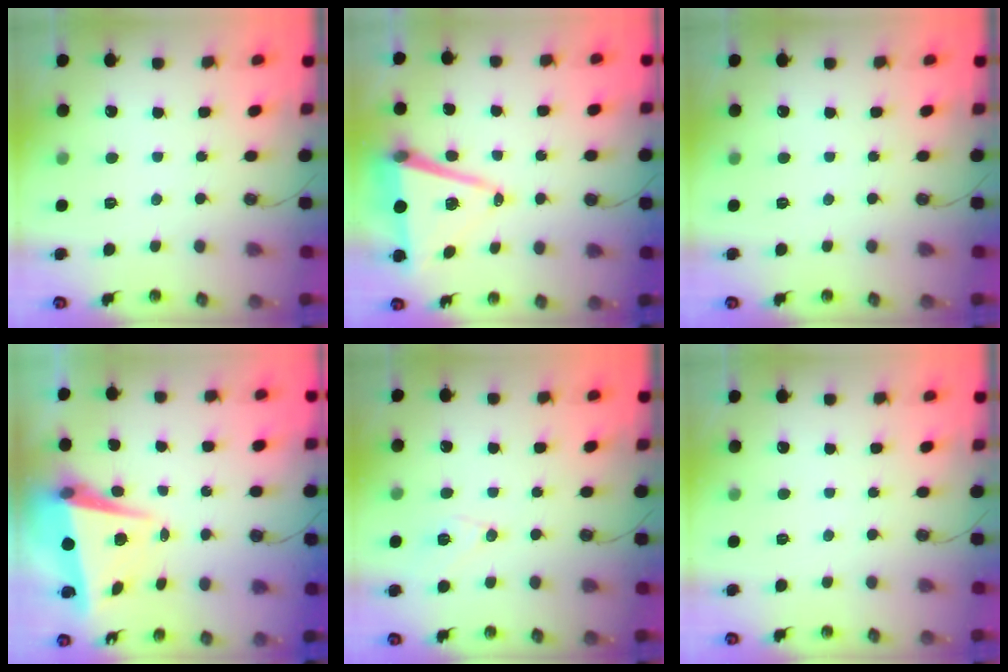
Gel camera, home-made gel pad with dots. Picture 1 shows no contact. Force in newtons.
{"total": 12.7, "press": 12.1, "slide": 4.0}
{"total": 0.0}
{"total": 7.2, "press": 7.0, "slide": 1.7}
{"total": 8.7, "press": 7.9, "slide": 3.7}
{"total": 0.0}